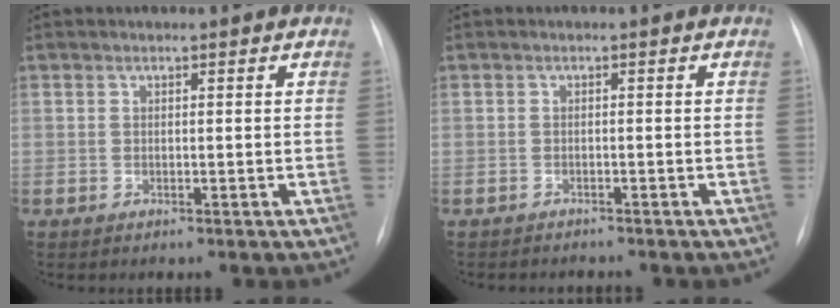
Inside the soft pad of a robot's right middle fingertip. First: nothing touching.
{"total": 1.9, "force": [-1.9, 0.6, 0.1], "torque": [-0.002, -0.004, -0.024]}